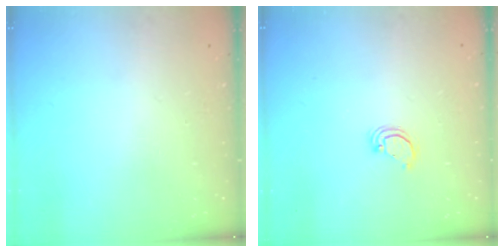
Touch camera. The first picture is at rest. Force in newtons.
{"total": 2.9, "press": 2.9, "slide": 0.1}